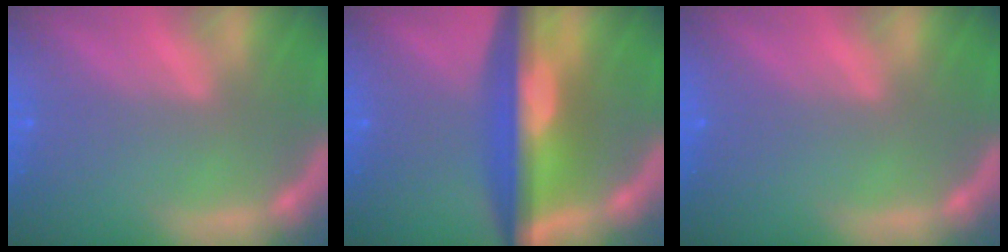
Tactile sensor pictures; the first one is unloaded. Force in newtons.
{"total": 10.0}
{"total": 0.0}